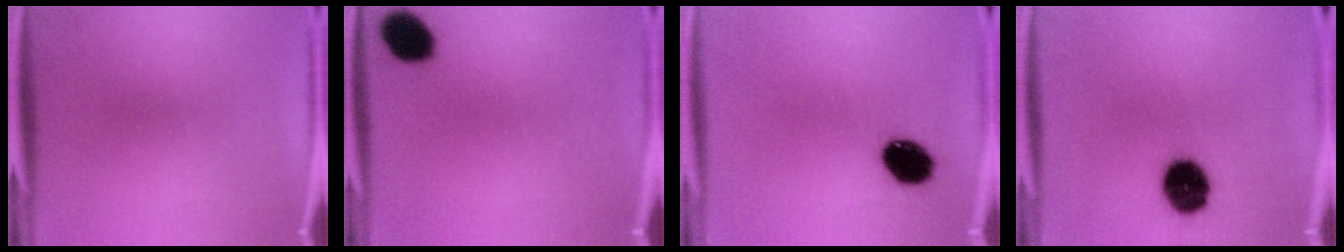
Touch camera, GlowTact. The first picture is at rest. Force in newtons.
{"total": 8.3}
{"total": 9.0}
{"total": 12.2}